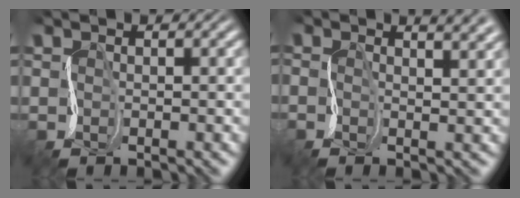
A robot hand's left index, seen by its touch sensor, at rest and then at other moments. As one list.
[{"total": 4.3, "force": [2.1, 1.9, 3.3], "torque": [-0.027, 0.027, 0.001]}]